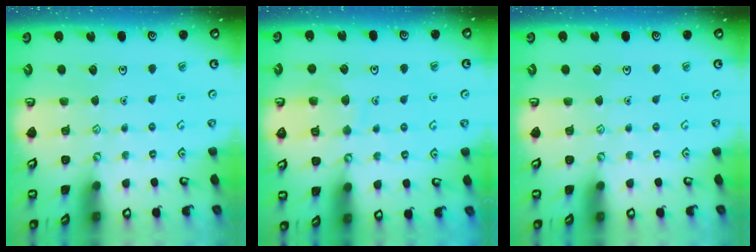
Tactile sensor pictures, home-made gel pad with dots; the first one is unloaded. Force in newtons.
{"total": 7.3, "press": 7.2, "slide": 0.8}
{"total": 0.0}